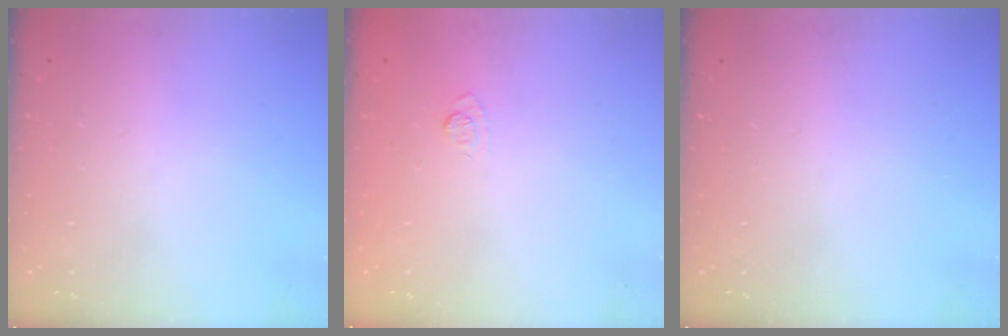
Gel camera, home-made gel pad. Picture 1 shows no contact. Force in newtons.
{"total": 7.5, "press": 7.3, "slide": 1.4}
{"total": 0.0}